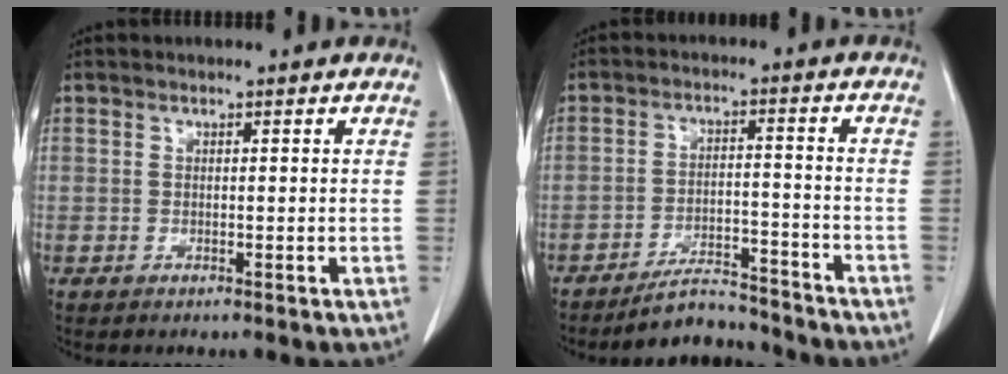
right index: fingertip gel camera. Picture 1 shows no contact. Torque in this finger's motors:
{"motor_torque": [-0.05, -0.24, -0.34, -0.07]}